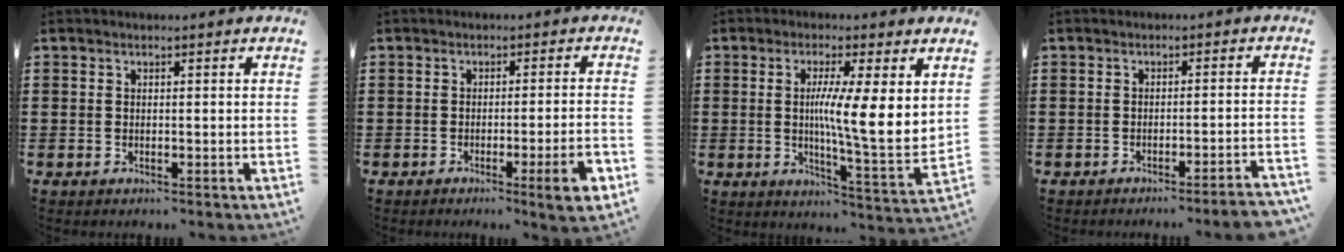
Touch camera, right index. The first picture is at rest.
{"total": 5.8, "force": [-2.5, 0.1, 5.2], "torque": [-0.079, -0.008, -0.039]}
{"total": 8.6, "force": [2.5, 0.5, 8.2], "torque": [-0.146, -0.022, 0.037]}
{"total": 2.5, "force": [-2.2, -0.5, 1.2], "torque": [-0.019, -0.006, -0.043]}